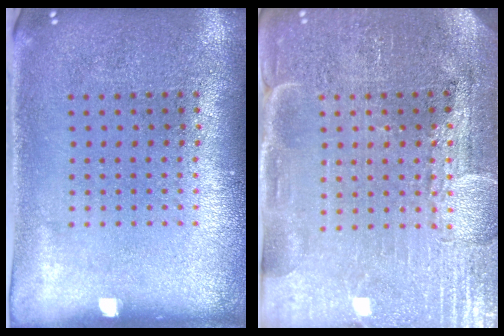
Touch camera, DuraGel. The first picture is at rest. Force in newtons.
{"total": 4.0, "press": 3.8, "slide": 1.4}